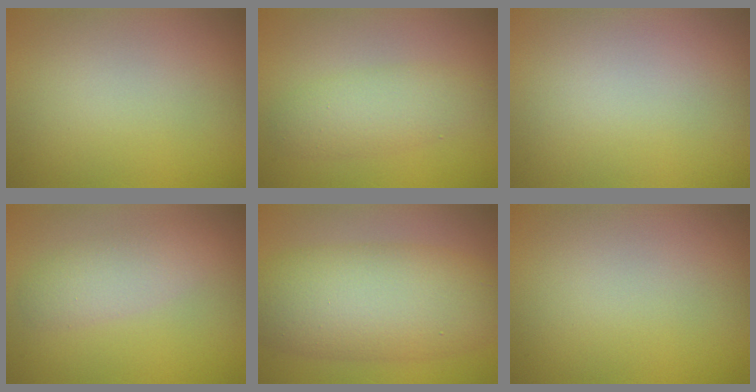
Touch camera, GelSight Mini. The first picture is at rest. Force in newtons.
{"total": 3.0, "press": 3.0, "slide": 0.2}
{"total": 0.0}
{"total": 2.8, "press": 2.7, "slide": 0.3}
{"total": 9.3, "press": 9.3, "slide": 0.1}
{"total": 0.0}